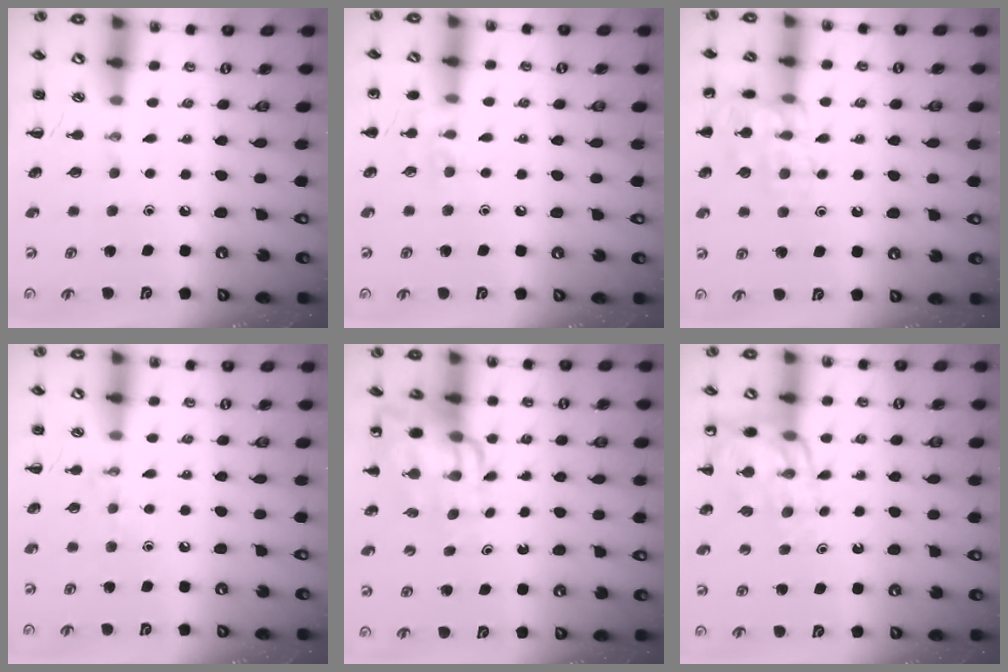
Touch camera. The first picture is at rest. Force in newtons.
{"total": 7.5, "press": 7.2, "slide": 1.8}
{"total": 13.3, "press": 13.3, "slide": 0.4}
{"total": 4.9, "press": 4.7, "slide": 1.2}
{"total": 11.9, "press": 11.4, "slide": 3.3}
{"total": 12.4, "press": 12.1, "slide": 2.7}